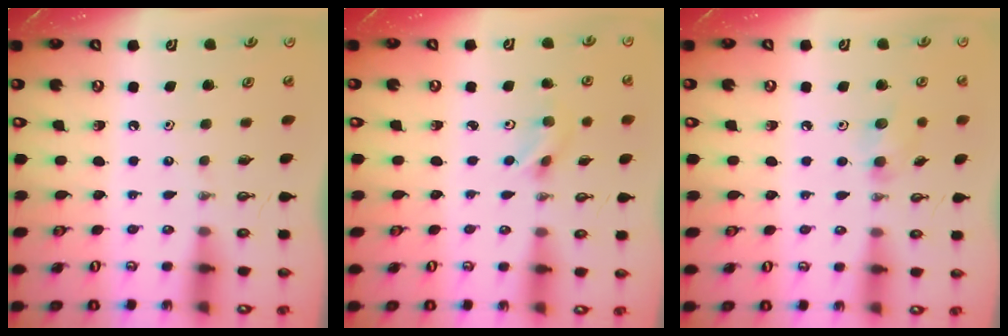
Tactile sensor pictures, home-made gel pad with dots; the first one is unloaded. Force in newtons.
{"total": 2.9, "press": 2.7, "slide": 1.2}
{"total": 6.6, "press": 6.5, "slide": 1.4}